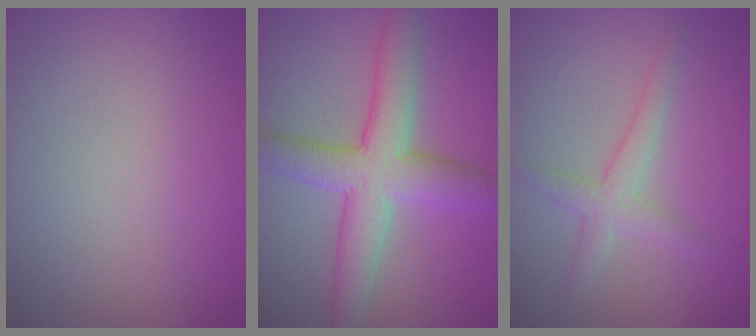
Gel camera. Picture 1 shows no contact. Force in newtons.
{"total": 6.9, "press": 6.9, "slide": 0.2}
{"total": 2.6, "press": 2.6, "slide": 0.2}